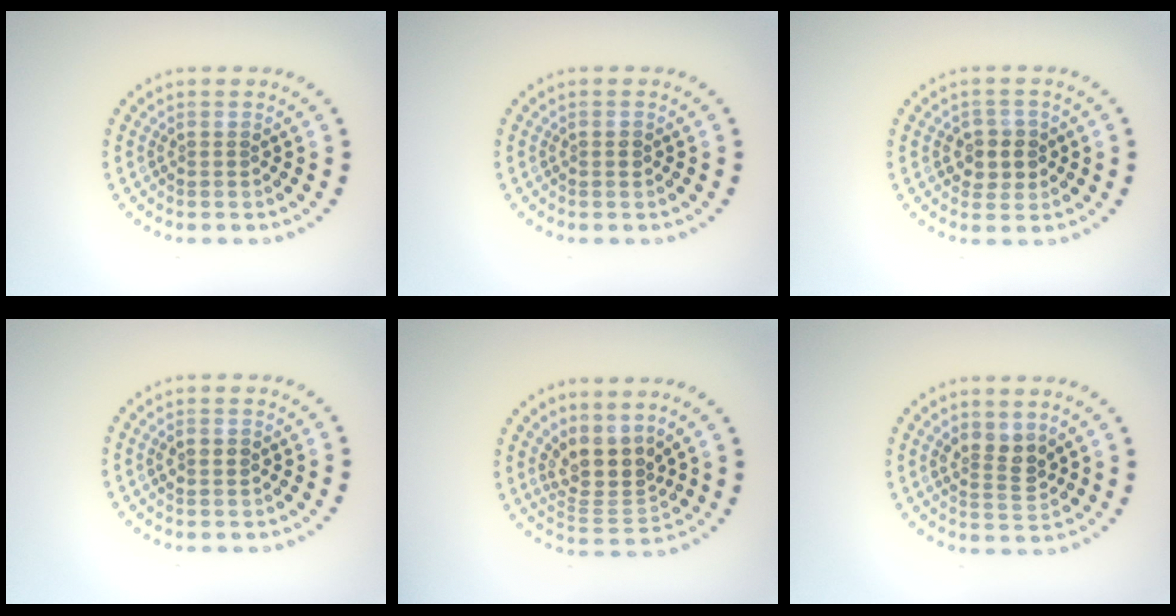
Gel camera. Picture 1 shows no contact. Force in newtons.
{"total": 0.9, "press": 0.9, "slide": 0.1}
{"total": 2.8, "press": 2.6, "slide": 0.9}
{"total": 1.6, "press": 1.6, "slide": 0.1}
{"total": 3.9, "press": 3.0, "slide": 2.6}
{"total": 2.6, "press": 2.4, "slide": 1.0}